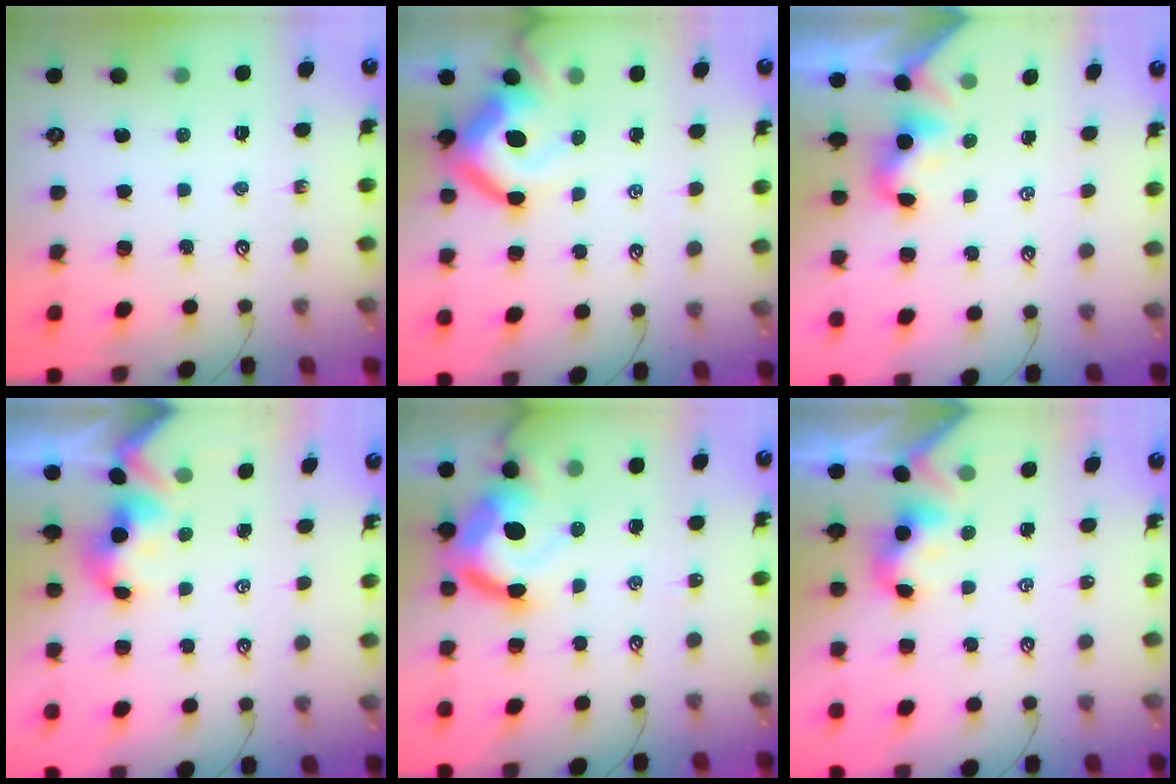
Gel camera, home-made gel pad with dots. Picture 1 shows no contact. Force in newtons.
{"total": 11.8, "press": 11.6, "slide": 2.0}
{"total": 2.2, "press": 2.1, "slide": 0.5}
{"total": 1.7, "press": 1.5, "slide": 0.7}
{"total": 12.5, "press": 12.4, "slide": 1.2}
{"total": 2.4, "press": 2.4, "slide": 0.2}